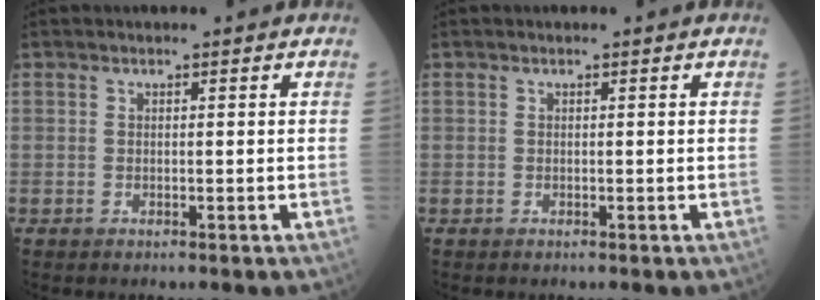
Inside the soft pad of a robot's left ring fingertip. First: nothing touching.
{"total": 0.0}